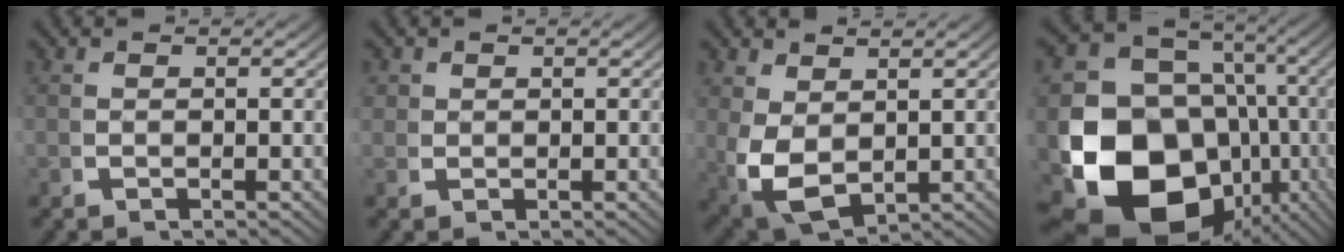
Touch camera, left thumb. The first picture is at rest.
{"total": 1.5, "force": [0.9, 1.2, 0.4], "torque": [-0.011, -0.008, 0.020]}
{"total": 6.5, "force": [-0.5, 4.5, 4.6], "torque": [-0.123, -0.042, 0.022]}
{"total": 23.5, "force": [-5.6, 17.5, 14.6], "torque": [-0.294, -0.093, -0.059]}